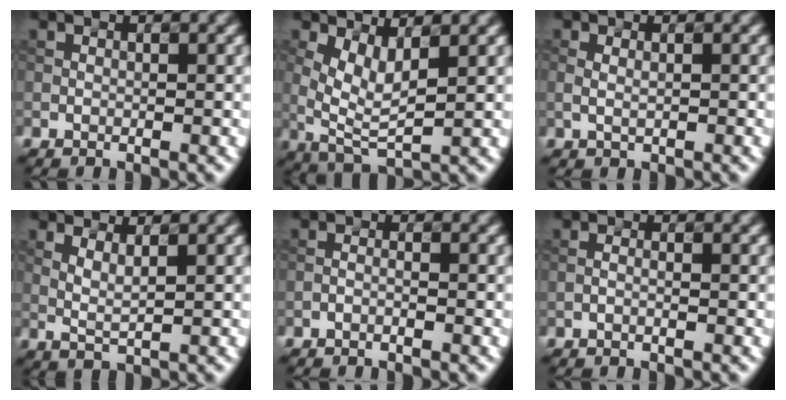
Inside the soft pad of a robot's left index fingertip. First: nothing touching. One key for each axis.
{"total": 4.3, "fx": 1.2, "fy": 1.6, "fz": 3.8, "tx": -0.077, "ty": -0.008, "tz": 0.027}
{"total": 1.1, "fx": 0.1, "fy": 0.6, "fz": 0.9, "tx": -0.022, "ty": -0.001, "tz": 0.003}
{"total": 2.0, "fx": 1.0, "fy": 0.4, "fz": 1.7, "tx": -0.035, "ty": -0.007, "tz": 0.021}
{"total": 0.8, "fx": -0.7, "fy": 0.1, "fz": 0.5, "tx": -0.014, "ty": 0.002, "tz": -0.014}
{"total": 0.6, "fx": -0.3, "fy": 0.1, "fz": 0.5, "tx": -0.013, "ty": -0.001, "tz": -0.009}